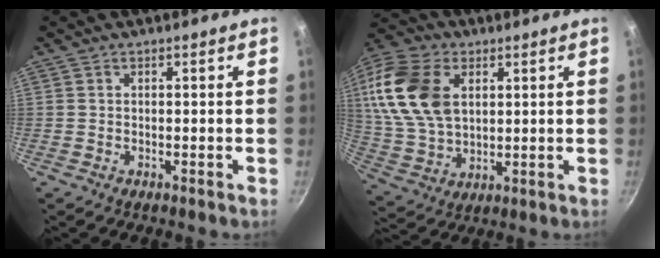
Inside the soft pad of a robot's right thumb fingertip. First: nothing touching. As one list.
[{"total": 19.8, "force": [5.4, 13.1, 13.8], "torque": [-0.269, -0.004, 0.106]}]